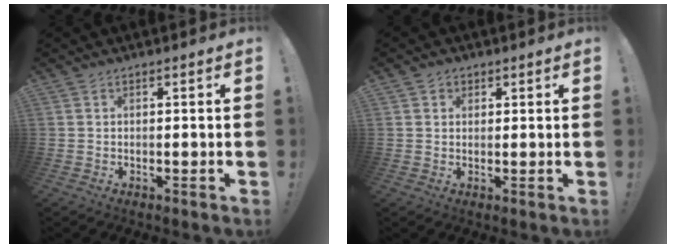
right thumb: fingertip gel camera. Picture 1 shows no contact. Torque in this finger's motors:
{"motor_torque": [-0.21, -0.17, -0.34, 0.21, 0.01]}